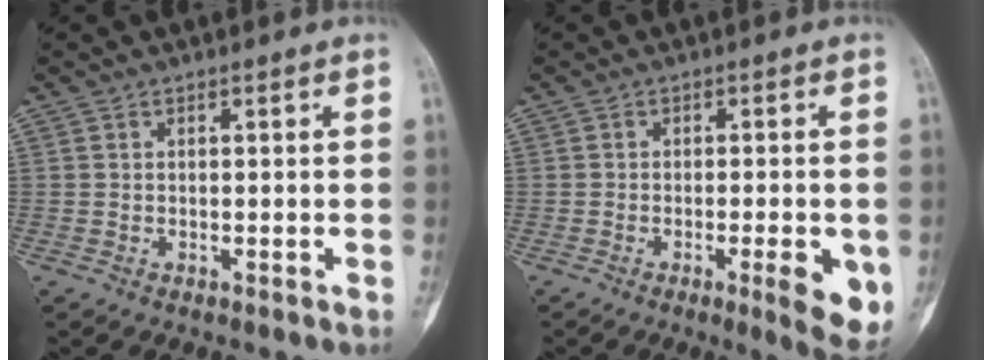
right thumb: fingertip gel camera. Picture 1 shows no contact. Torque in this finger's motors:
{"motor_torque": [-0.08, 0.27, -0.29, 0.01, 0.16]}